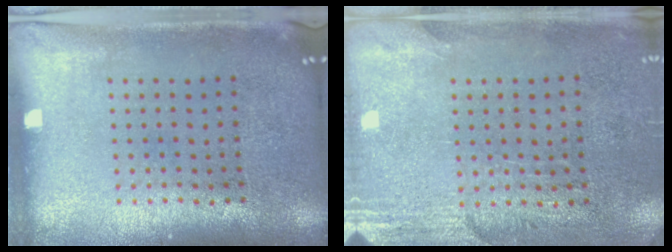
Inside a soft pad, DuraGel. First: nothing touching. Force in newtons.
{"total": 2.8, "press": 2.4, "slide": 1.3}